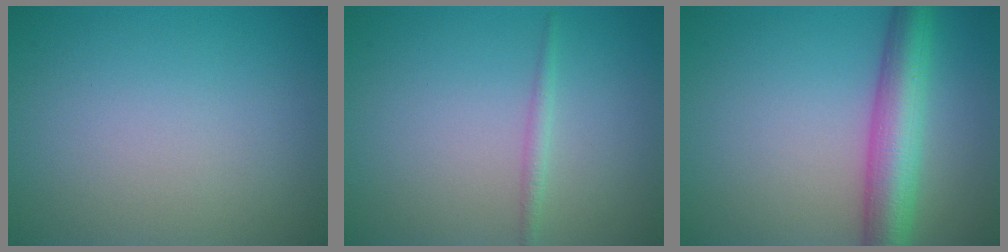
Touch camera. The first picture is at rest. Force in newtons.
{"total": 1.1, "press": 1.1, "slide": 0.1}
{"total": 6.4, "press": 6.4, "slide": 0.1}